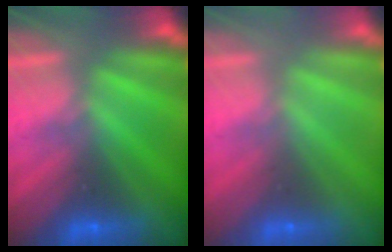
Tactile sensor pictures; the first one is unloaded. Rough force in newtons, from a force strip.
{"total": 3.5}